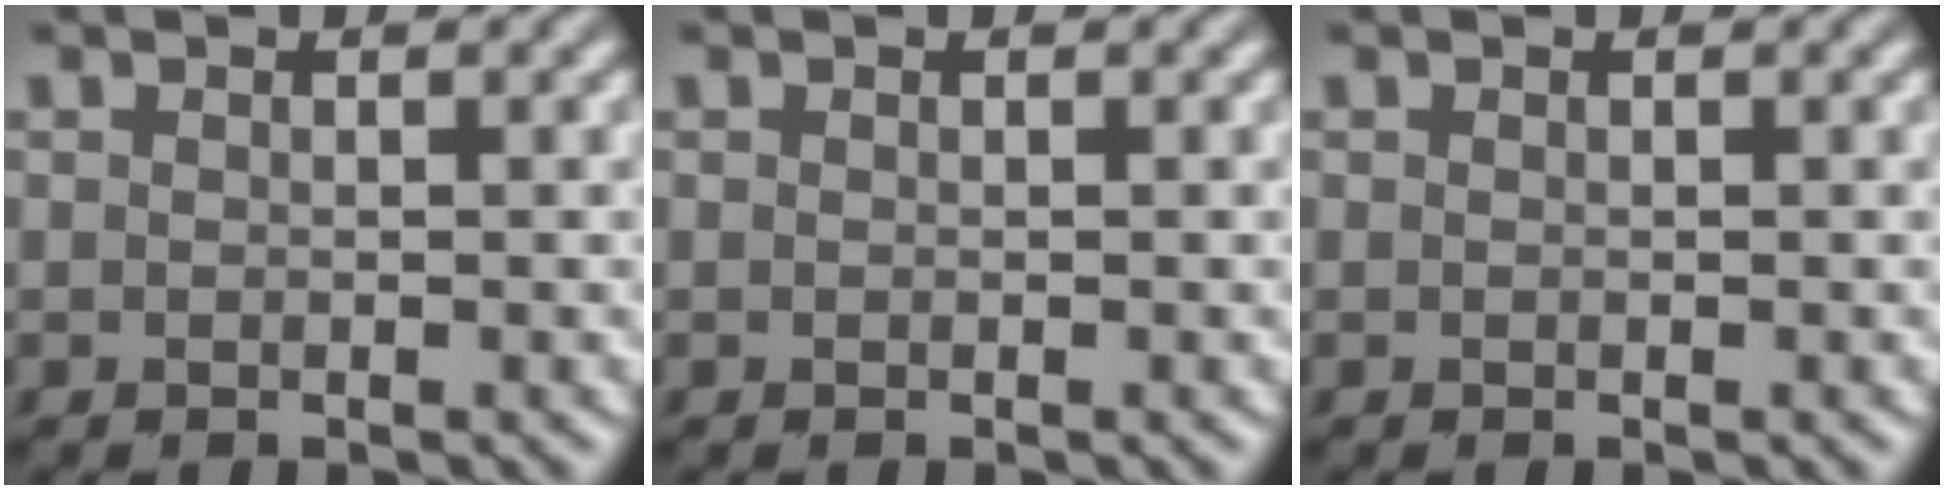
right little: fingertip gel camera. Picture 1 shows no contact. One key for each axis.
{"total": 0.0}
{"total": 0.0}